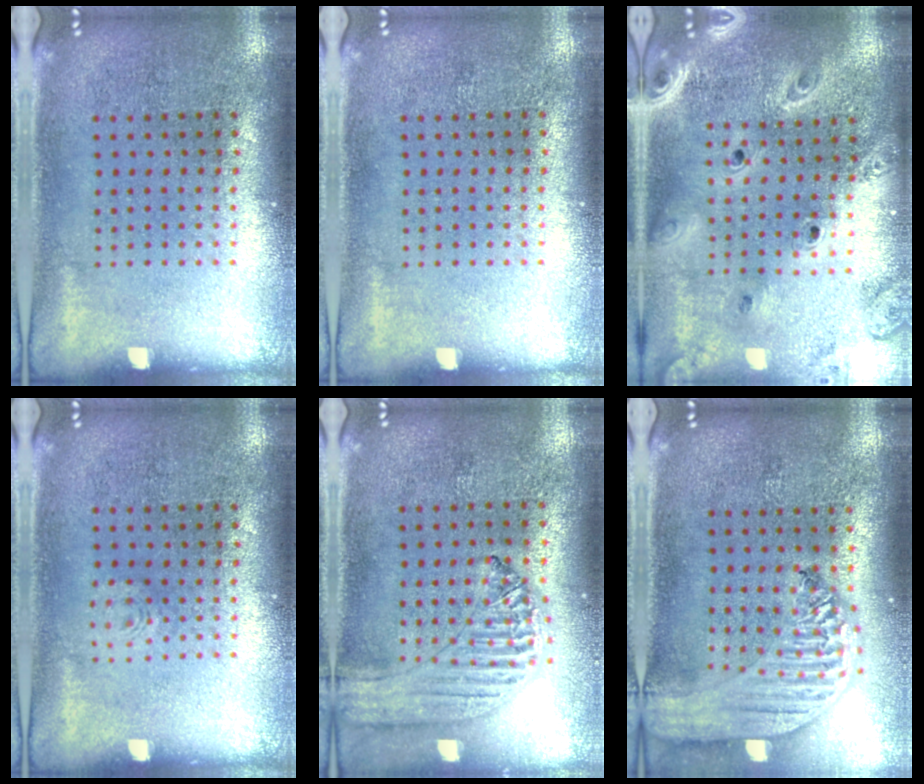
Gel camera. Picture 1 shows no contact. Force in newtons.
{"total": 0.0}
{"total": 2.7, "press": 2.3, "slide": 1.4}
{"total": 0.7, "press": 0.6, "slide": 0.2}
{"total": 1.3, "press": 1.3, "slide": 0.3}
{"total": 2.9, "press": 2.3, "slide": 1.7}